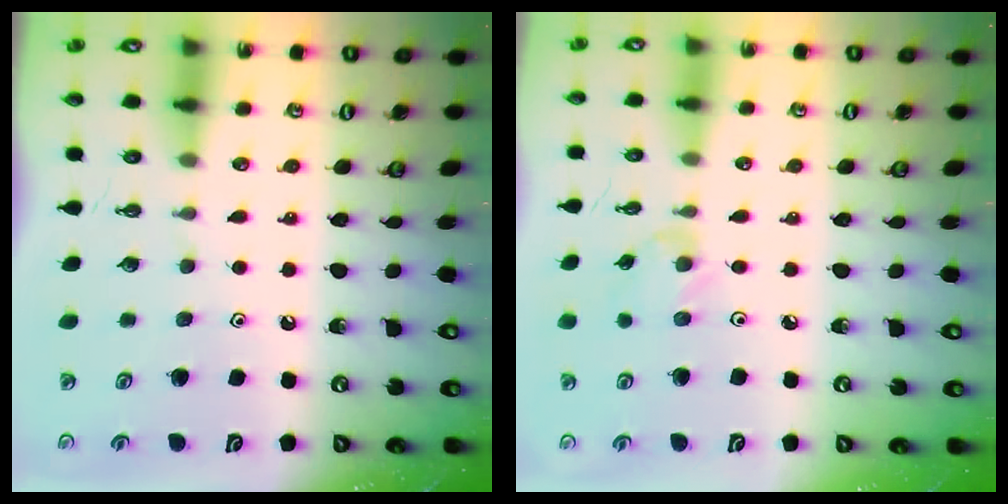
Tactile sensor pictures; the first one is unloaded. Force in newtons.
{"total": 3.2, "press": 3.1, "slide": 0.5}